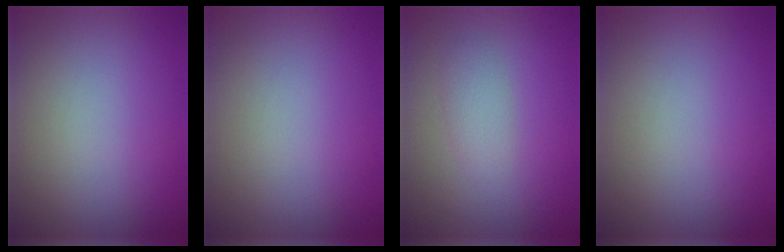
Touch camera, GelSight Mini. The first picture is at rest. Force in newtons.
{"total": 0.0}
{"total": 1.7, "press": 1.7, "slide": 0.1}
{"total": 0.0}